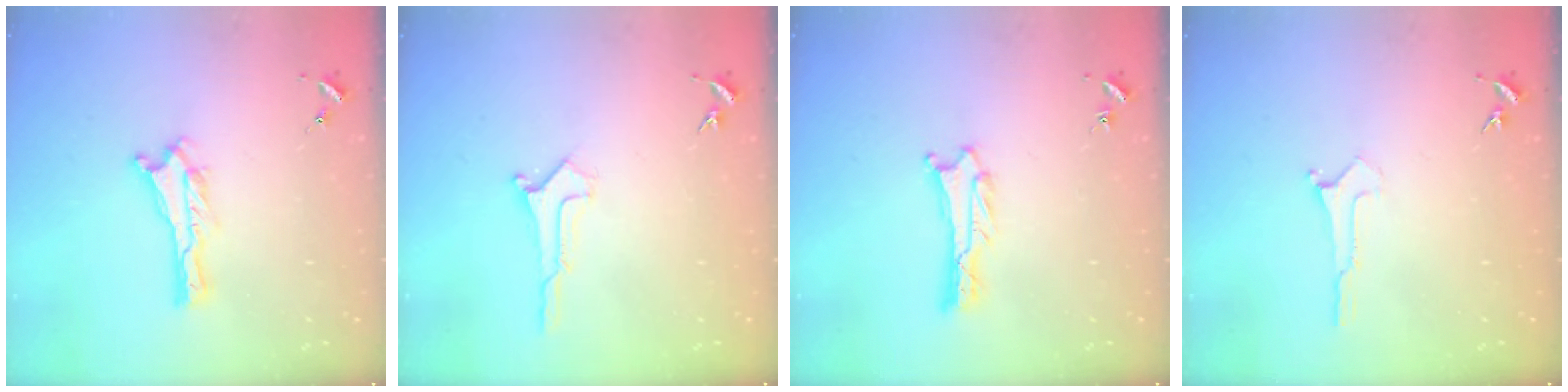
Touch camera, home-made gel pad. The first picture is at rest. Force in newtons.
{"total": 0.6, "press": 0.6, "slide": 0.1}
{"total": 1.3, "press": 1.3, "slide": 0.0}
{"total": 0.0}